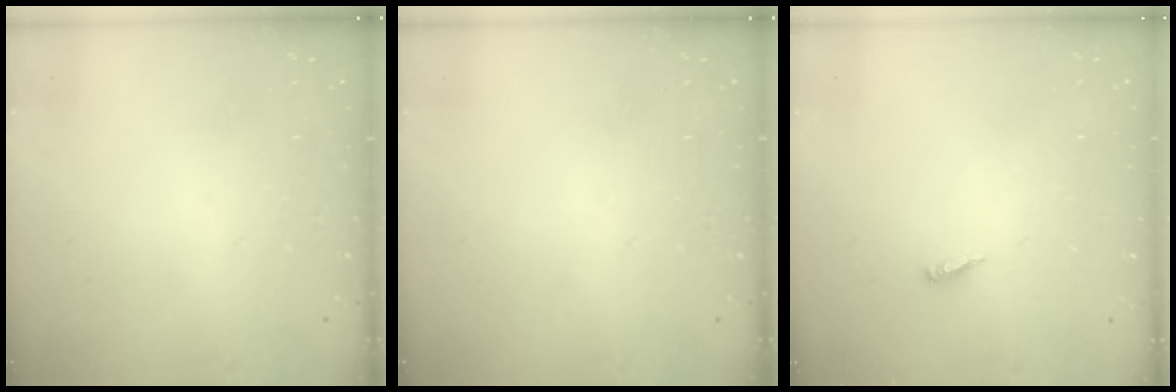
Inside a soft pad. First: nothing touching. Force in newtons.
{"total": 0.0}
{"total": 3.9, "press": 3.9, "slide": 0.3}